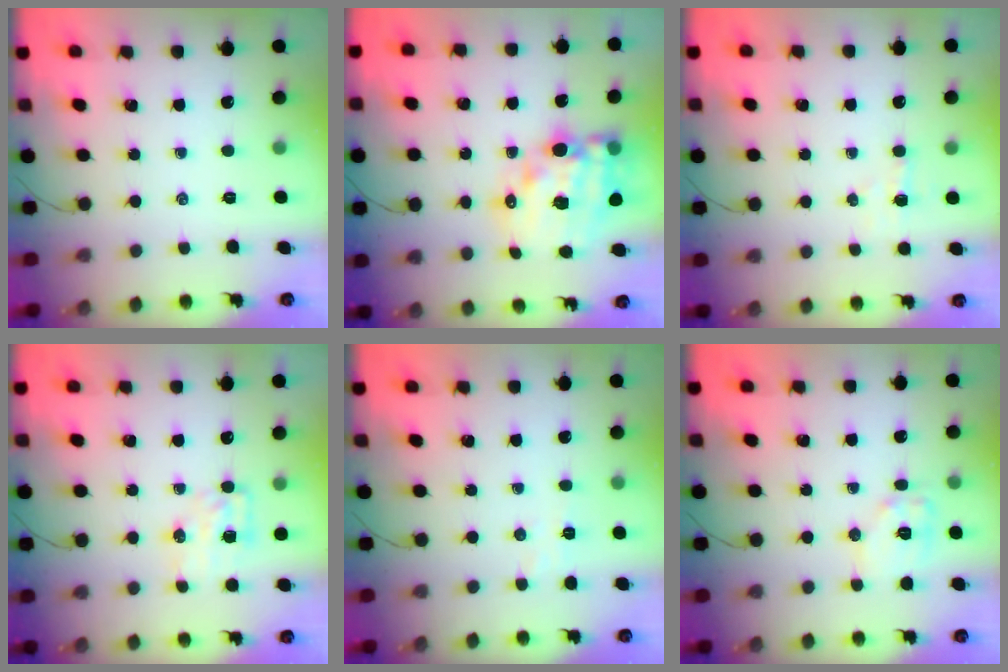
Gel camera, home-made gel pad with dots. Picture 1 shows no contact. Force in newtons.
{"total": 18.1, "press": 17.5, "slide": 4.6}
{"total": 3.2, "press": 3.1, "slide": 0.8}
{"total": 5.1, "press": 5.0, "slide": 0.5}
{"total": 2.9, "press": 2.9, "slide": 0.7}
{"total": 9.3, "press": 9.3, "slide": 0.1}